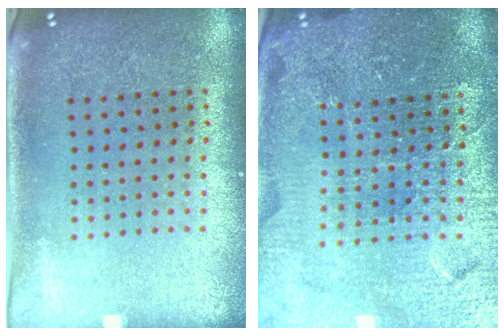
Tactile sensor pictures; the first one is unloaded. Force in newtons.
{"total": 4.3, "press": 4.1, "slide": 1.3}